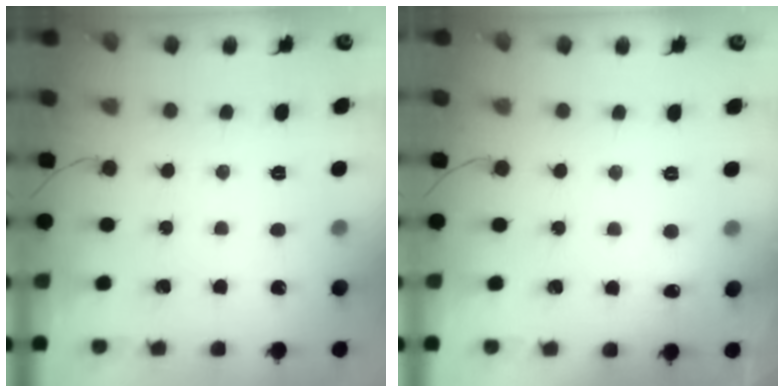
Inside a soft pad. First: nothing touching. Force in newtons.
{"total": 3.0, "press": 2.7, "slide": 1.3}